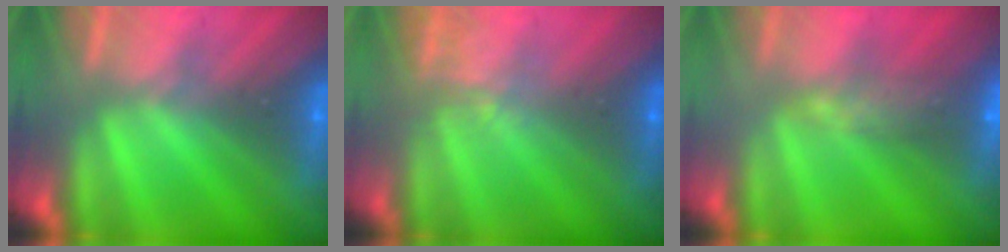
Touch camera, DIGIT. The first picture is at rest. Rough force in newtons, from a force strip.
{"total": 1.7}
{"total": 5.5}